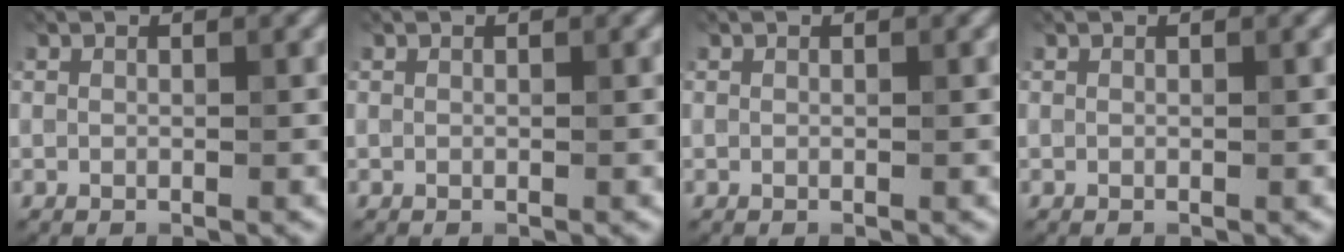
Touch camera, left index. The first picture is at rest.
{"total": 0.0}
{"total": 0.0}
{"total": 0.0}